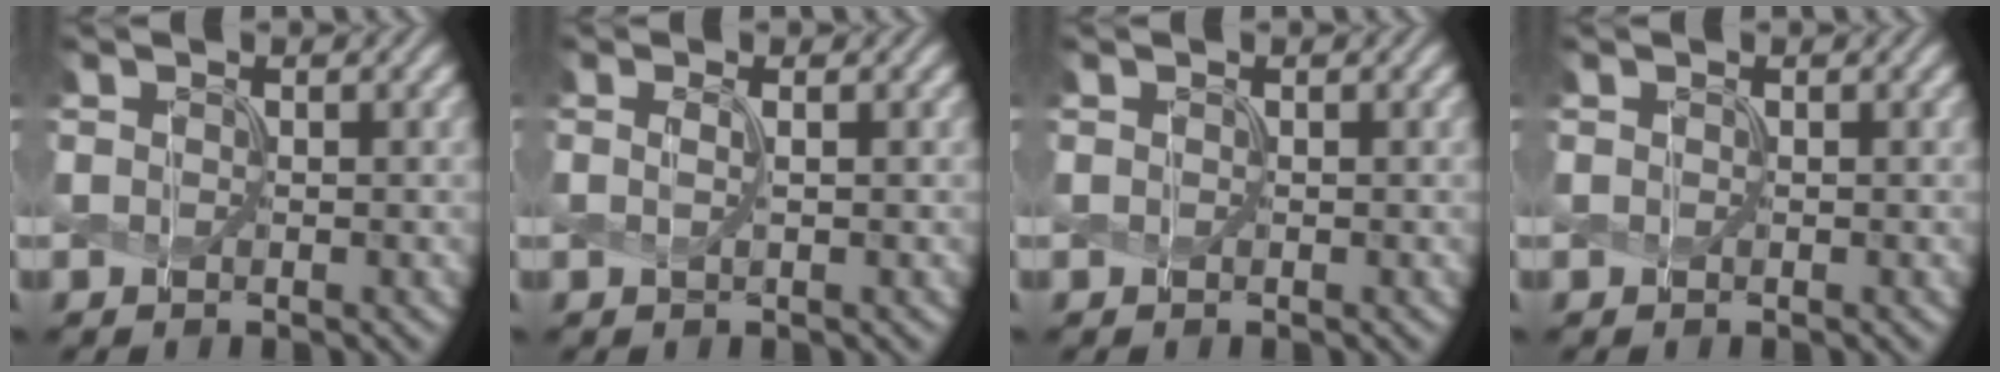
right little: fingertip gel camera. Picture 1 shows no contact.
{"total": 1.1, "force": [0.1, 0.2, 1.1], "torque": [-0.022, -0.001, -0.001]}
{"total": 0.0}
{"total": 0.0}